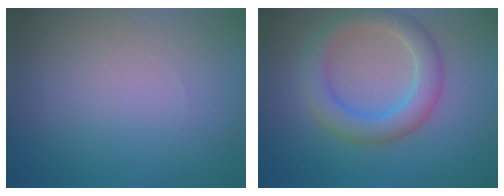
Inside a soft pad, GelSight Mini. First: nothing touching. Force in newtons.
{"total": 4.5, "press": 4.5, "slide": 0.1}